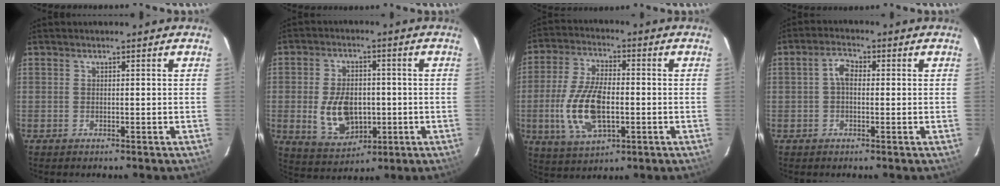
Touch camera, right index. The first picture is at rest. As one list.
[{"total": 2.8, "force": [1.5, 2.3, 0.5], "torque": [-0.013, 0.002, 0.041]}, {"total": 13.7, "force": [-2.5, 6.4, 11.8], "torque": [-0.247, -0.003, -0.042]}, {"total": 3.3, "force": [0.1, 2.1, 2.5], "torque": [-0.048, 0.013, 0.001]}]